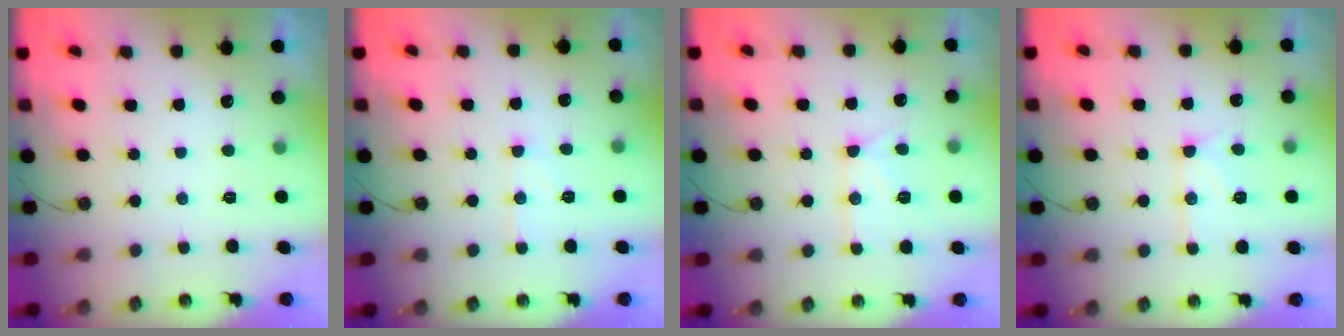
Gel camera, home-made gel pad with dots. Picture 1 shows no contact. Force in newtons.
{"total": 6.4, "press": 6.4, "slide": 0.5}
{"total": 12.4, "press": 12.4, "slide": 1.1}
{"total": 12.8, "press": 12.8, "slide": 0.8}